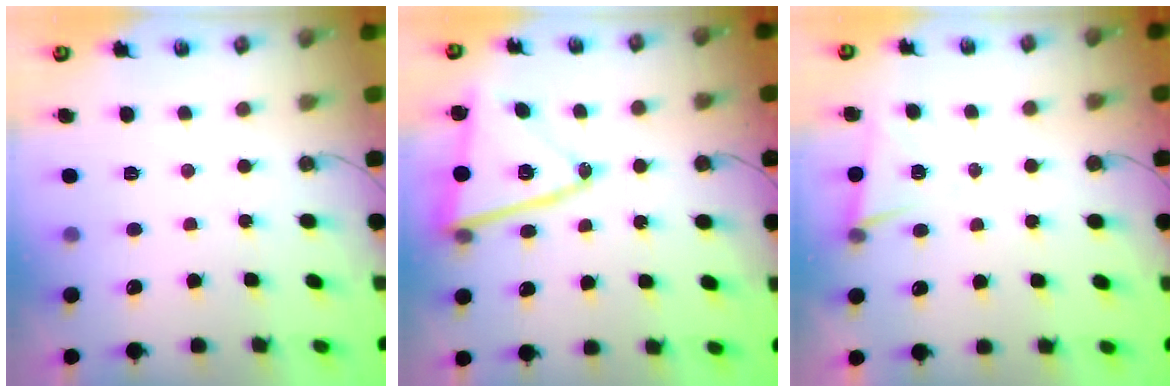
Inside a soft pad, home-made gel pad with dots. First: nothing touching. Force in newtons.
{"total": 15.9, "press": 15.8, "slide": 1.4}
{"total": 5.6, "press": 4.2, "slide": 3.7}